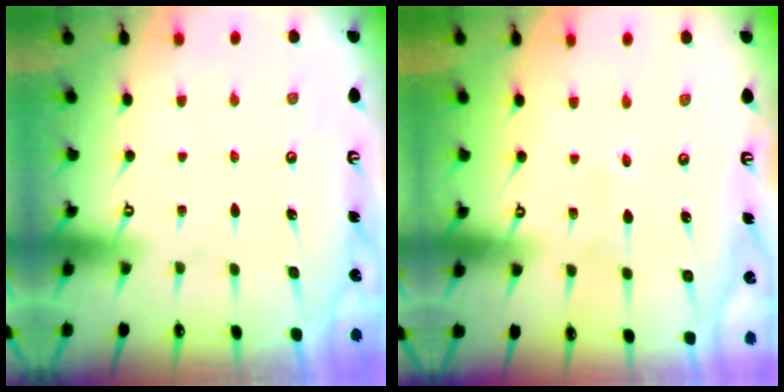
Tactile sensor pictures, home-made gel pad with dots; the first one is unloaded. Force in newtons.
{"total": 2.0, "press": 1.9, "slide": 0.5}